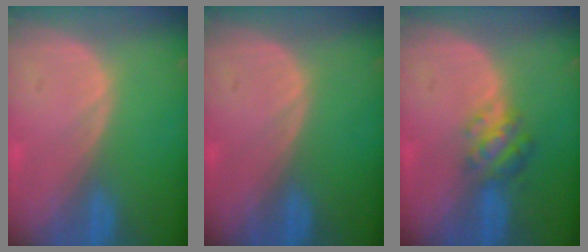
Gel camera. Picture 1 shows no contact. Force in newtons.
{"total": 0.0}
{"total": 4.8, "press": 4.4, "slide": 1.9}